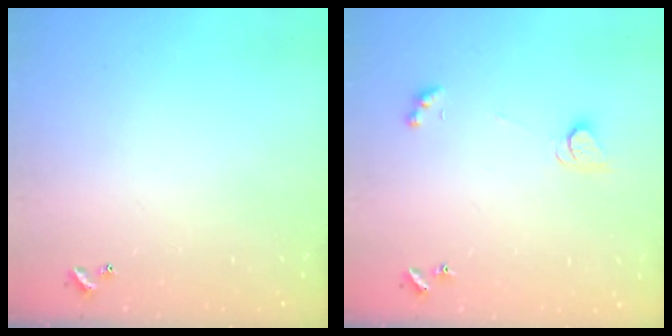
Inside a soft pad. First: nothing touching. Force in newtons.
{"total": 2.5, "press": 2.4, "slide": 0.3}